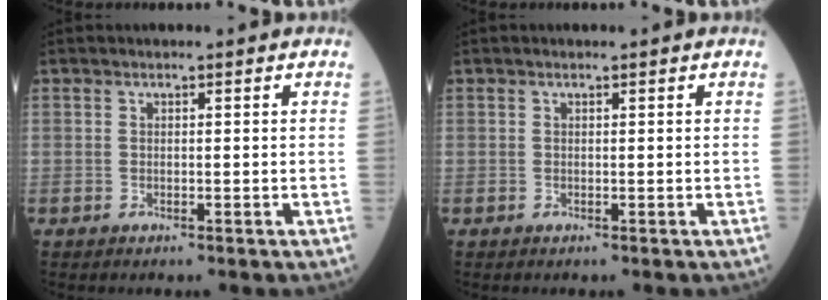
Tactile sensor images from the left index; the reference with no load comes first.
{"total": 0.0}